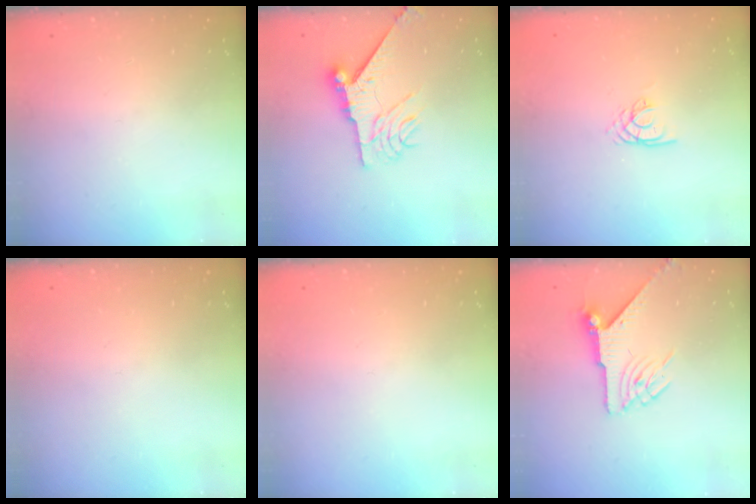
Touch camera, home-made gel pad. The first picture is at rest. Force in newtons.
{"total": 9.5, "press": 9.5, "slide": 0.6}
{"total": 2.2, "press": 2.2, "slide": 0.2}
{"total": 0.0}
{"total": 0.0}
{"total": 6.7, "press": 6.7, "slide": 0.1}